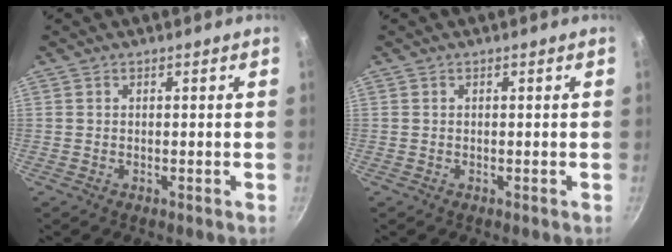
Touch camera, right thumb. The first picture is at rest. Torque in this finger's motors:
{"motor_torque": [-0.28, 0.28, 0.04, 0.04, 0.04]}